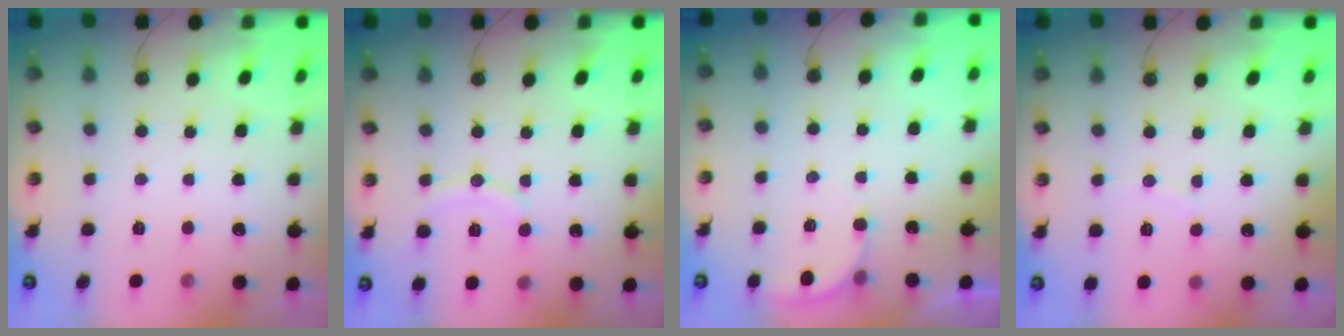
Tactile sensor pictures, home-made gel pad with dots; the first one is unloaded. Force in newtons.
{"total": 8.2, "press": 8.2, "slide": 0.9}
{"total": 3.4, "press": 3.4, "slide": 0.2}
{"total": 4.0, "press": 3.9, "slide": 0.3}